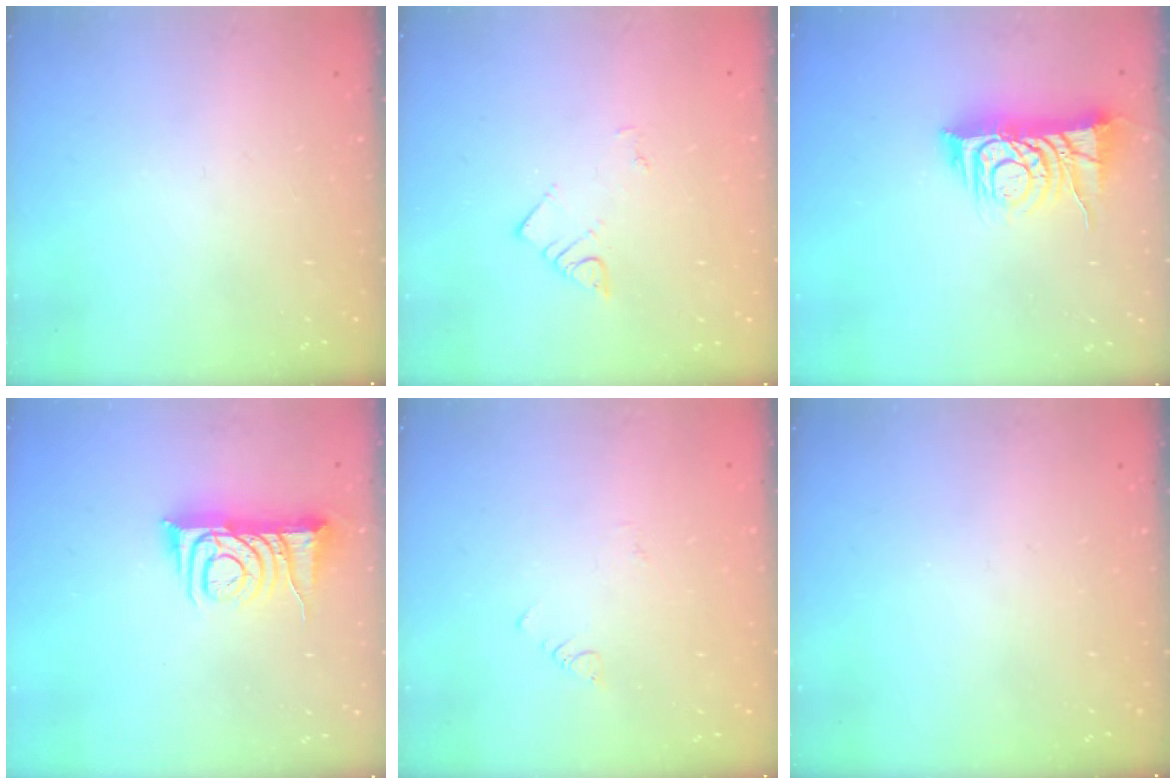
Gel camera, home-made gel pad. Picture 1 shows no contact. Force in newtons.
{"total": 3.6, "press": 3.6, "slide": 0.1}
{"total": 9.6, "press": 9.6, "slide": 0.7}
{"total": 8.1, "press": 8.0, "slide": 1.2}
{"total": 1.1, "press": 1.1, "slide": 0.3}
{"total": 0.0}